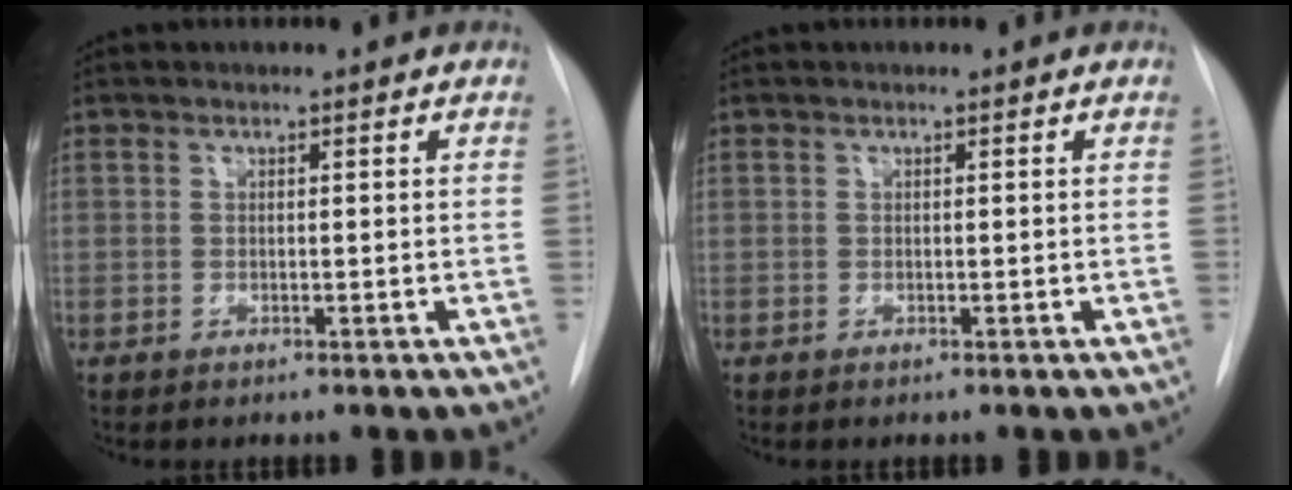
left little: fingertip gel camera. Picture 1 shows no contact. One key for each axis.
{"total": 0.0}